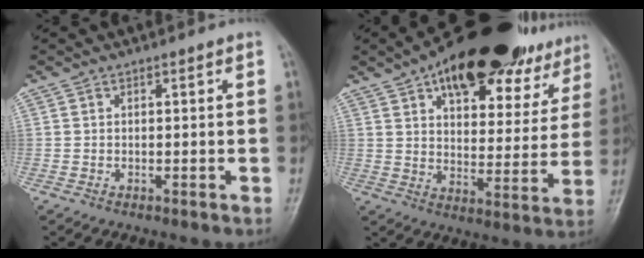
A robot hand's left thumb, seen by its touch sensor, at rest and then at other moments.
{"total": 27.2, "force": [18.0, 11.9, 16.5], "torque": [-0.197, -0.033, 0.251]}